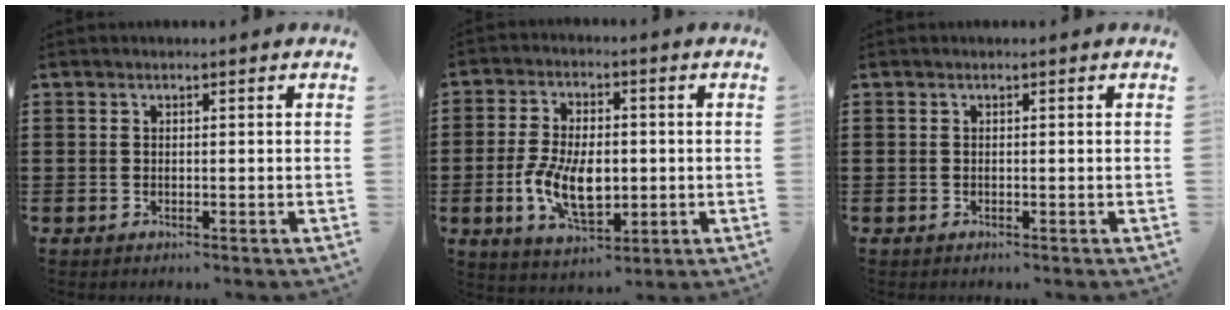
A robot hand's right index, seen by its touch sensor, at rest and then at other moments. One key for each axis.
{"total": 9.3, "fx": -1.4, "fy": 5.3, "fz": 7.5, "tx": -0.157, "ty": 0.001, "tz": -0.031}
{"total": 0.0}